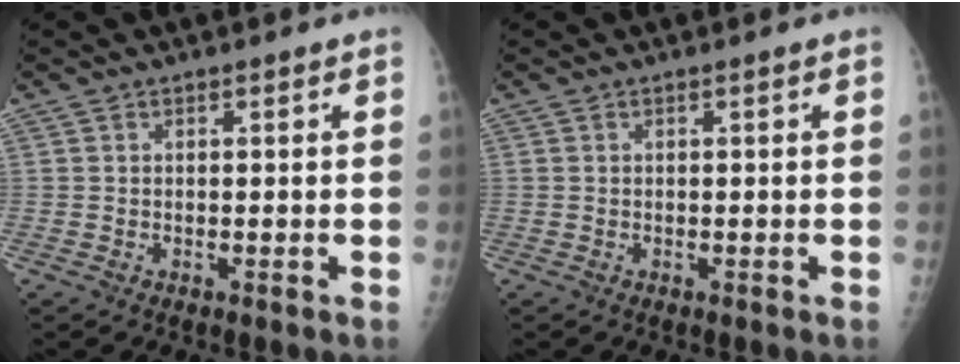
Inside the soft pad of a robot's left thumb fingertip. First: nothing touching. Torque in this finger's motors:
{"motor_torque": [0.01, 0.00, 0.00, 0.00, 0.01]}